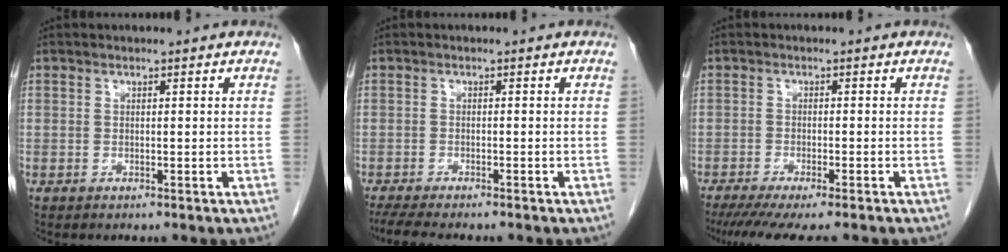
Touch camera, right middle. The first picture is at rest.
{"total": 6.9, "force": [-5.8, 1.0, 3.6], "torque": [-0.054, -0.013, -0.089]}
{"total": 10.2, "force": [-8.6, 0.5, 5.4], "torque": [-0.063, -0.022, -0.129]}